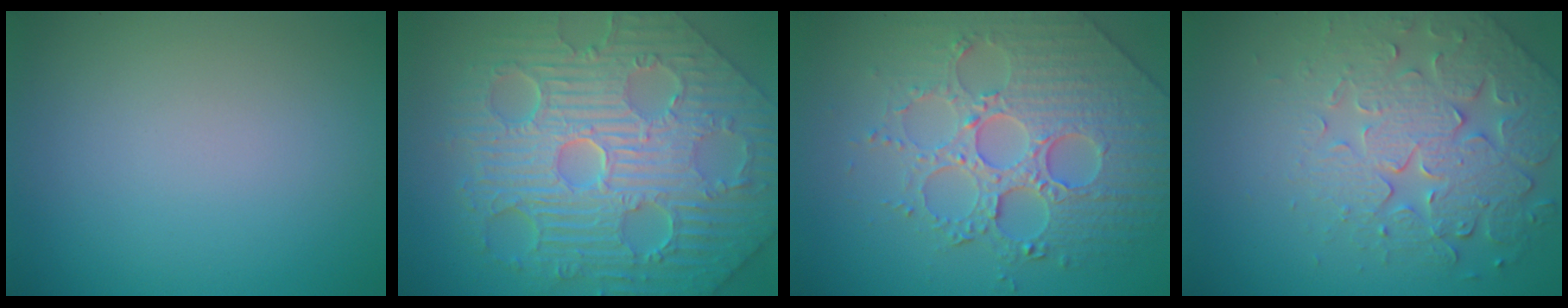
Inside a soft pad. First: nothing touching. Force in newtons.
{"total": 12.5, "press": 8.2, "slide": 9.3}
{"total": 6.7, "press": 5.7, "slide": 3.4}
{"total": 5.5, "press": 5.0, "slide": 2.1}